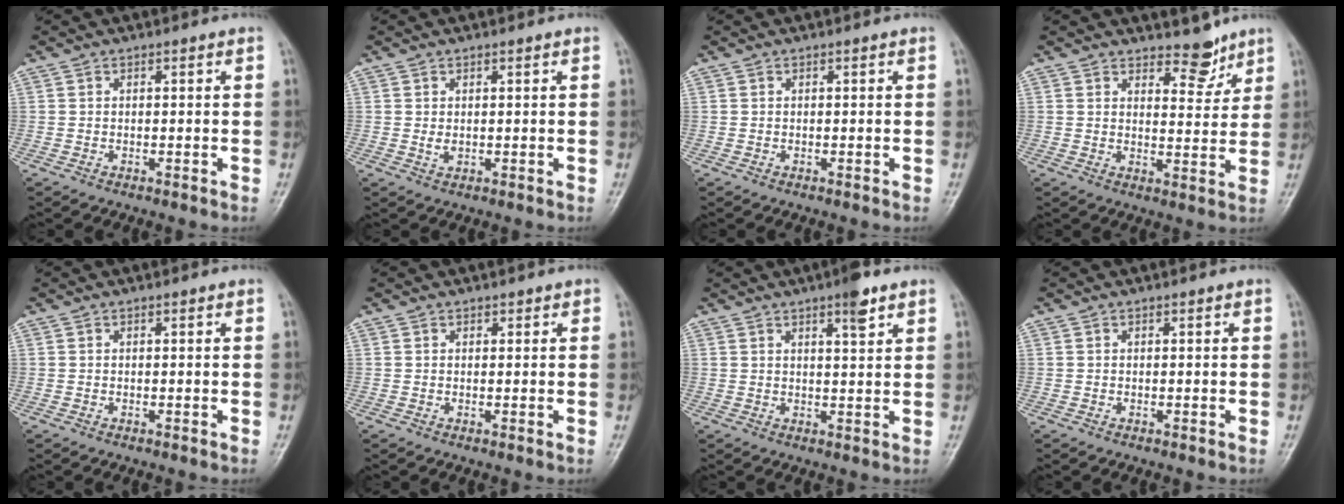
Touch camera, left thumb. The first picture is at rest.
{"total": 1.5, "force": [0.6, 0.9, 1.1], "torque": [-0.016, -0.006, 0.016]}
{"total": 0.0}
{"total": 5.3, "force": [4.4, 2.4, 1.7], "torque": [0.003, -0.037, 0.068]}
{"total": 0.0}
{"total": 0.8, "force": [0.6, 0.6, 0.1], "torque": [0.009, -0.003, 0.005]}
{"total": 4.6, "force": [2.9, 0.9, 3.4], "torque": [-0.045, -0.015, 0.042]}
{"total": 0.0}